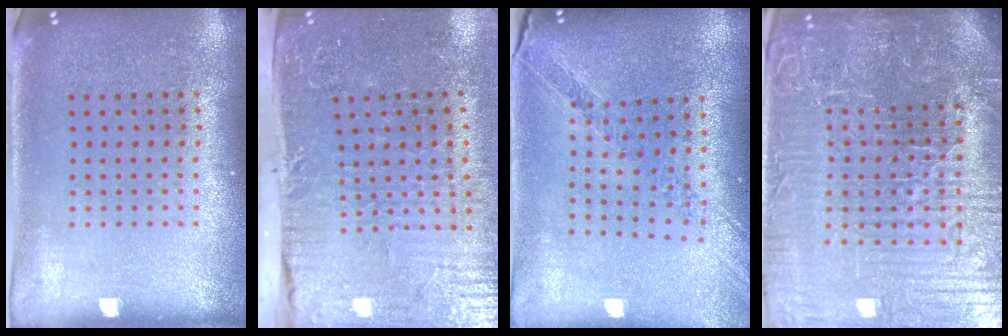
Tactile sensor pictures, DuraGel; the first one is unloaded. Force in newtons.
{"total": 4.7, "press": 4.2, "slide": 2.3}
{"total": 1.1, "press": 1.1, "slide": 0.1}
{"total": 7.2, "press": 6.4, "slide": 3.3}